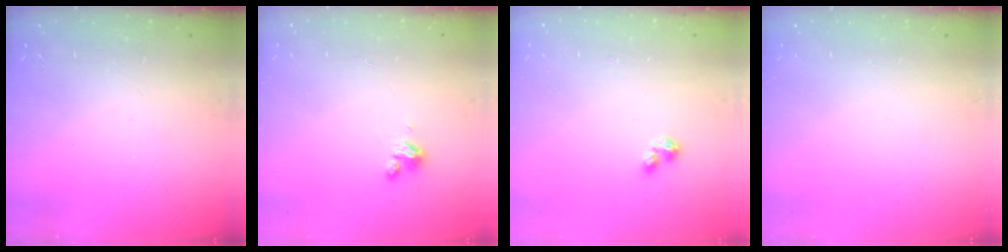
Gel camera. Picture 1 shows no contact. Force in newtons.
{"total": 5.0, "press": 5.0, "slide": 0.4}
{"total": 2.4, "press": 2.4, "slide": 0.4}
{"total": 0.0}